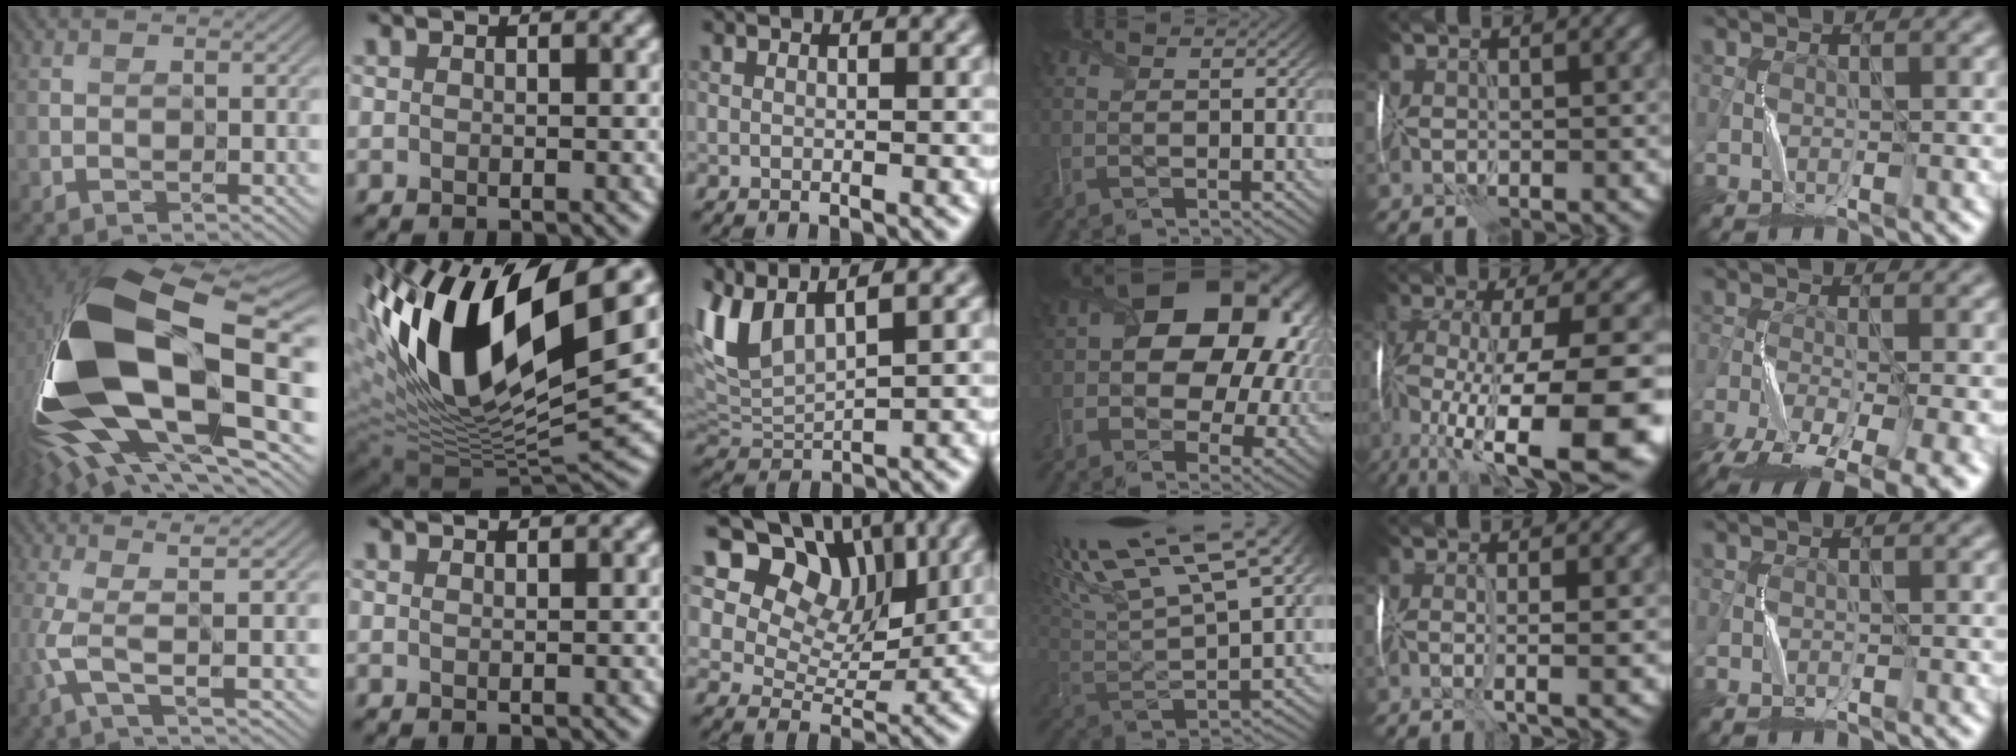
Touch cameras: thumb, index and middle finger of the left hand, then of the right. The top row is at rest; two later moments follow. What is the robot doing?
{"motion": "wrap", "object": "ribbon"}